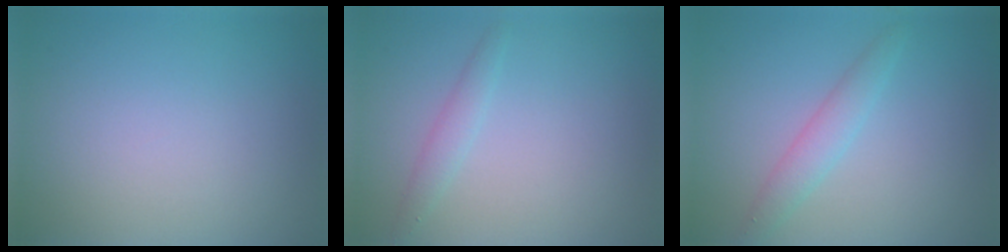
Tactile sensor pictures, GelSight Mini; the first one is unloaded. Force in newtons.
{"total": 1.4, "press": 1.4, "slide": 0.1}
{"total": 2.1, "press": 2.1, "slide": 0.0}